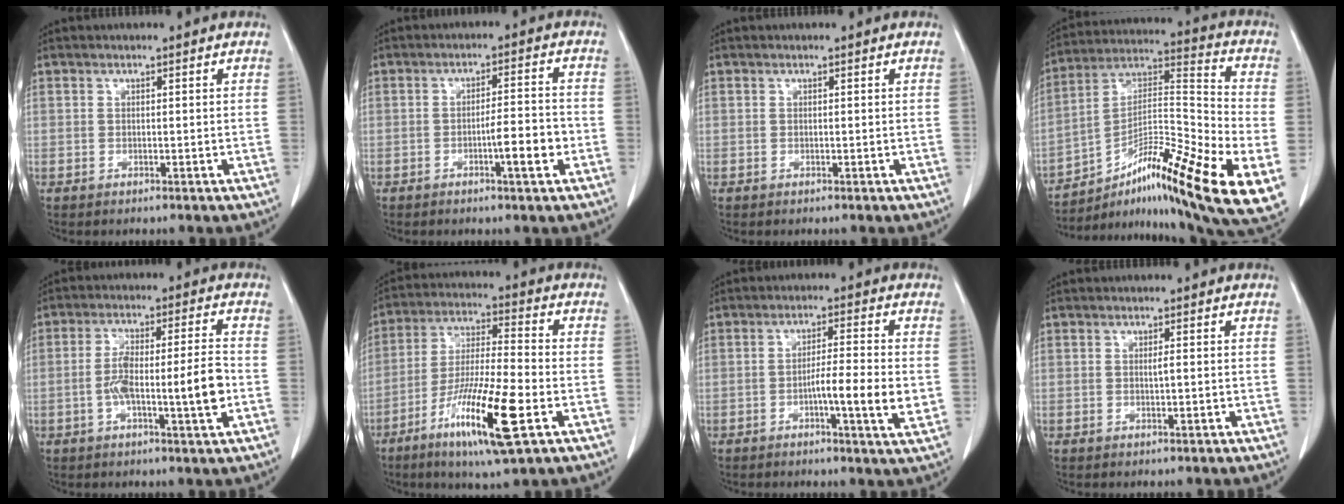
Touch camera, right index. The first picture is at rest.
{"total": 5.8, "force": [-2.1, 0.5, 5.4], "torque": [-0.079, 0.005, -0.032]}
{"total": 0.0}
{"total": 24.8, "force": [-11.0, 3.8, 21.9], "torque": [-0.302, 0.008, -0.167]}
{"total": 9.7, "force": [-2.2, 0.8, 9.4], "torque": [-0.165, 0.013, -0.039]}
{"total": 15.7, "force": [-6.8, 1.3, 14.1], "torque": [-0.269, -0.023, -0.120]}
{"total": 7.6, "force": [-1.5, -0.1, 7.4], "torque": [-0.117, -0.006, -0.028]}
{"total": 1.0, "force": [-0.2, -0.1, 0.9], "torque": [-0.017, 0.000, 0.000]}